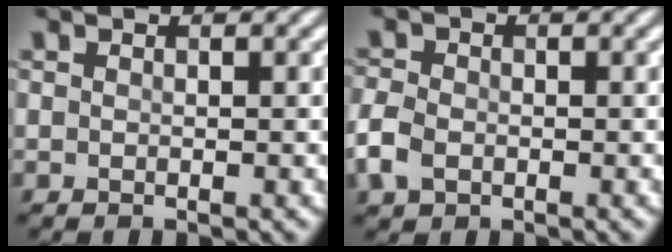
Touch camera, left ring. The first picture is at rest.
{"total": 3.2, "force": [-1.1, 2.3, 1.9], "torque": [-0.050, -0.003, -0.030]}